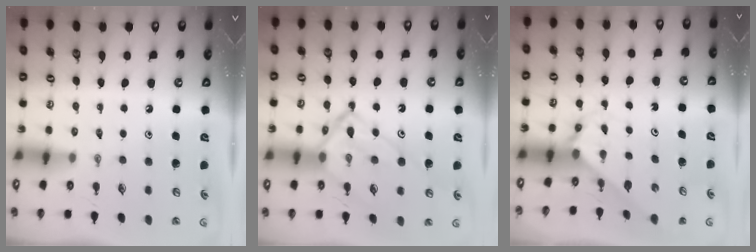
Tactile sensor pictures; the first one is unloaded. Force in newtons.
{"total": 14.9, "press": 14.8, "slide": 1.2}
{"total": 2.6, "press": 2.6, "slide": 0.2}